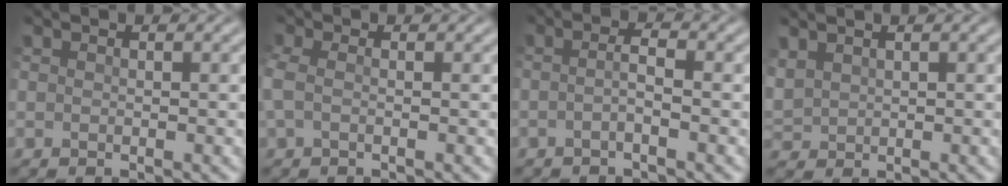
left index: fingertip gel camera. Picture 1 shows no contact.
{"total": 1.8, "force": [-0.3, 1.0, 1.5], "torque": [-0.043, 0.001, -0.014]}
{"total": 1.7, "force": [-0.7, 0.2, 1.5], "torque": [-0.031, 0.000, -0.020]}
{"total": 2.0, "force": [1.2, 1.2, 1.0], "torque": [-0.034, 0.006, 0.029]}